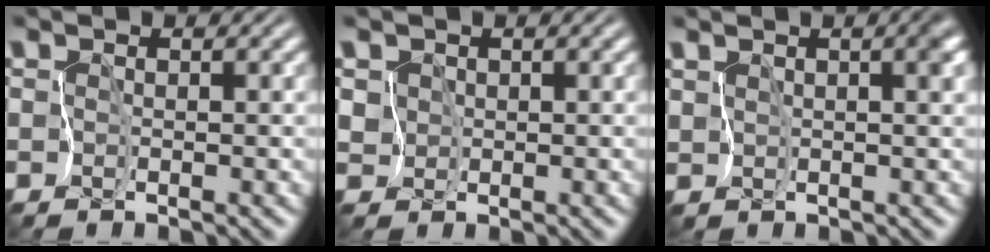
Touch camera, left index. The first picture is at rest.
{"total": 2.1, "force": [1.1, 1.7, 0.5], "torque": [-0.011, 0.009, 0.024]}
{"total": 2.5, "force": [0.9, 0.9, 2.1], "torque": [-0.028, 0.002, 0.018]}